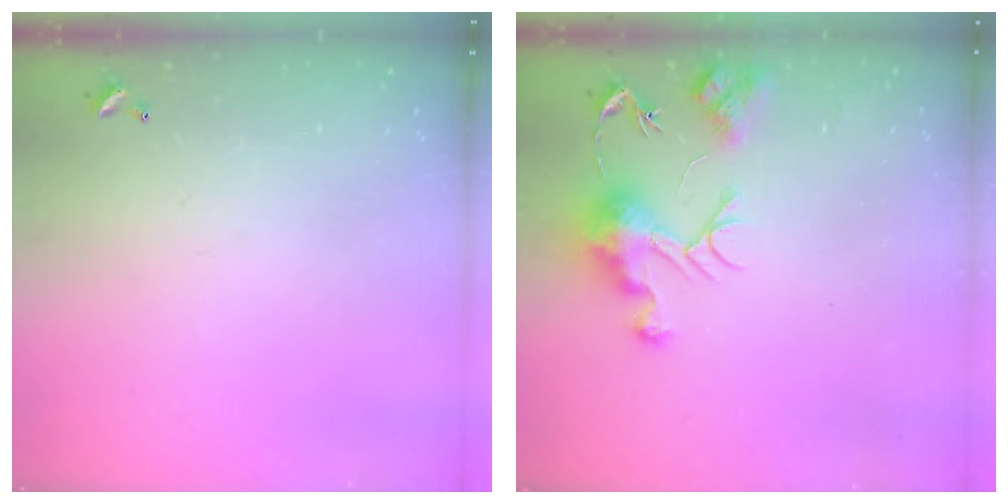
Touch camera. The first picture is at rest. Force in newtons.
{"total": 9.4, "press": 9.4, "slide": 0.7}